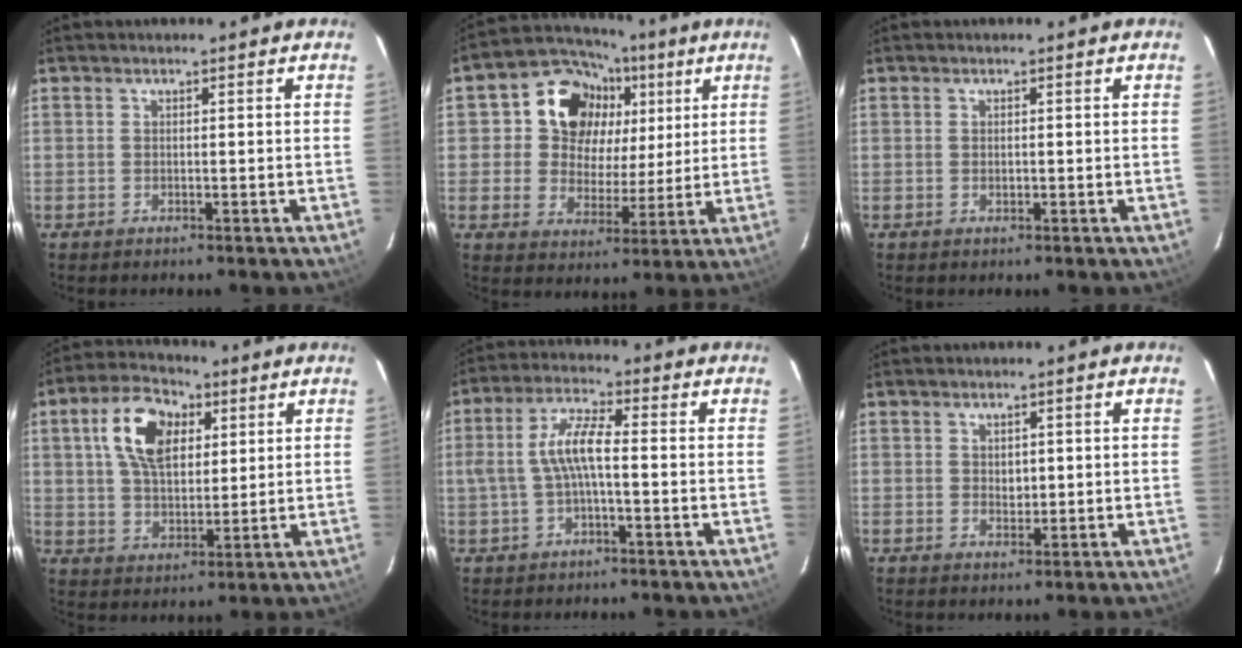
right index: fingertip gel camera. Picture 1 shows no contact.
{"total": 14.4, "force": [4.6, 12.4, 5.8], "torque": [-0.139, 0.039, 0.074]}
{"total": 0.7, "force": [0.0, 0.4, 0.6], "torque": [-0.011, 0.002, 0.000]}
{"total": 12.2, "force": [4.3, 7.2, 8.9], "torque": [-0.165, 0.029, 0.078]}
{"total": 6.7, "force": [-1.0, 1.6, 6.5], "torque": [-0.136, 0.013, -0.016]}
{"total": 1.9, "force": [0.4, 1.5, 1.1], "torque": [-0.015, 0.002, 0.008]}